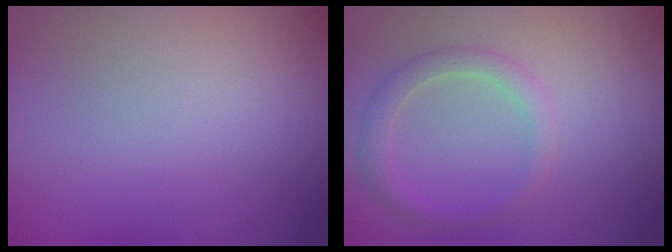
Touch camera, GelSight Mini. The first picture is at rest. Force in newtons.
{"total": 2.0, "press": 2.0, "slide": 0.0}